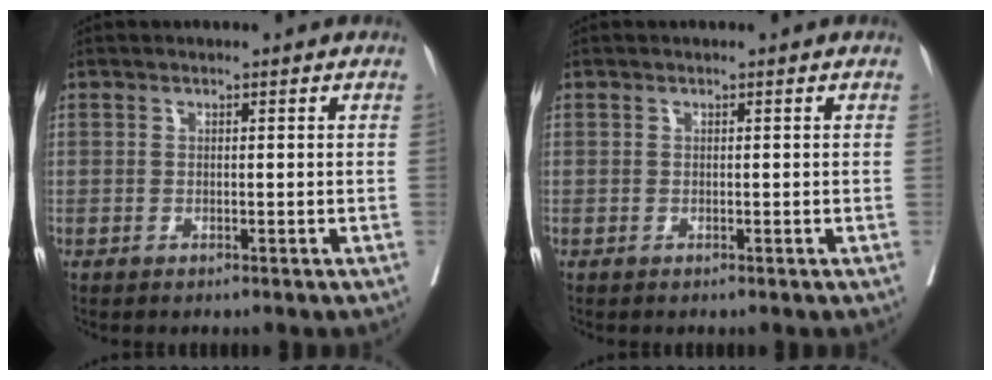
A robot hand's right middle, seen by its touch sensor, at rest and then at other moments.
{"total": 0.0}